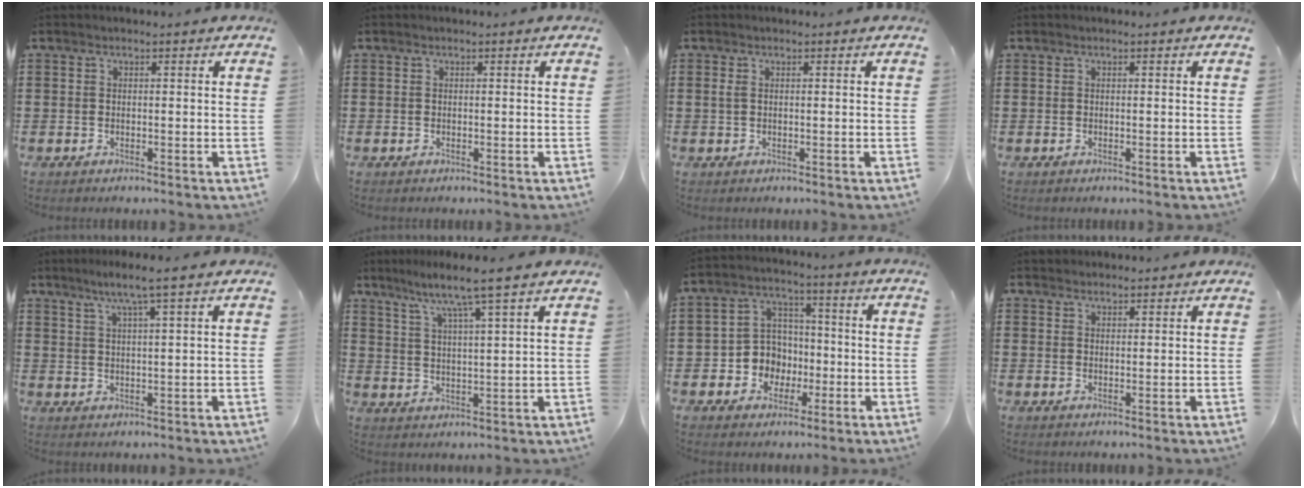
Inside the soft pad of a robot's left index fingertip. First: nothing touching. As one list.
[{"total": 0.0}, {"total": 1.0, "force": [0.2, 0.3, 0.9], "torque": [-0.026, -0.002, 0.001]}, {"total": 0.0}, {"total": 4.8, "force": [3.1, -0.6, 3.6], "torque": [-0.077, -0.002, 0.051]}, {"total": 5.9, "force": [4.7, -1.3, 3.3], "torque": [-0.083, -0.030, 0.074]}, {"total": 6.8, "force": [-1.4, 6.4, 1.9], "torque": [-0.069, 0.011, -0.025]}, {"total": 1.7, "force": [1.7, 0.4, -0.1], "torque": [-0.001, 0.003, 0.034]}]